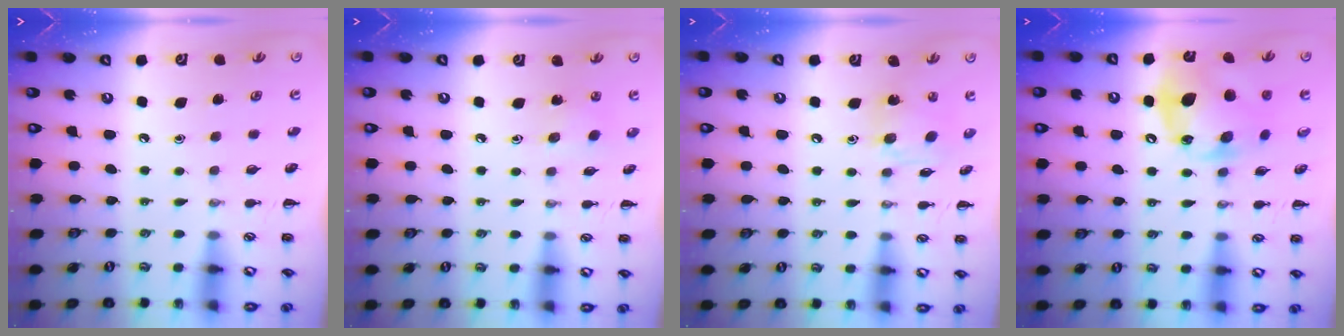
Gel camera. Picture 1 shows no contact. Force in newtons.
{"total": 2.4, "press": 2.3, "slide": 0.7}
{"total": 6.9, "press": 6.9, "slide": 0.5}
{"total": 15.9, "press": 15.8, "slide": 1.0}